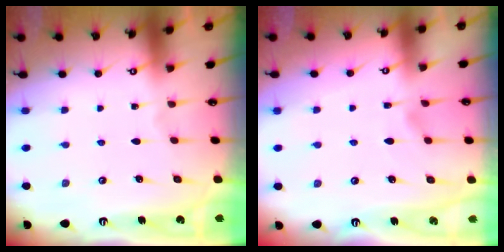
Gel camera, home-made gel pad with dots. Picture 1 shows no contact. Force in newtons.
{"total": 1.3, "press": 0.9, "slide": 0.8}